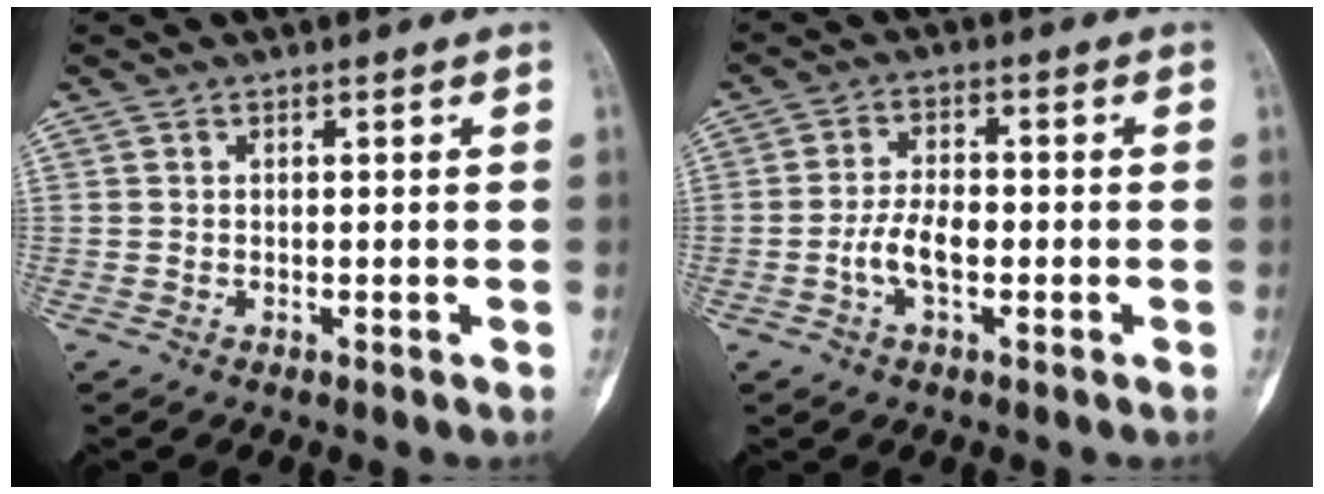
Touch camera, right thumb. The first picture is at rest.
{"total": 5.5, "force": [-1.6, 2.7, 4.5], "torque": [-0.089, 0.015, -0.031]}